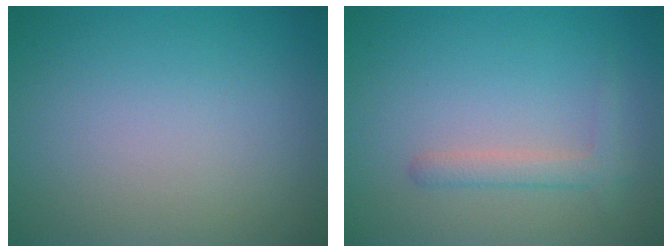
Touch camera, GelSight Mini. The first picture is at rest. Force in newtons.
{"total": 1.8, "press": 1.8, "slide": 0.1}